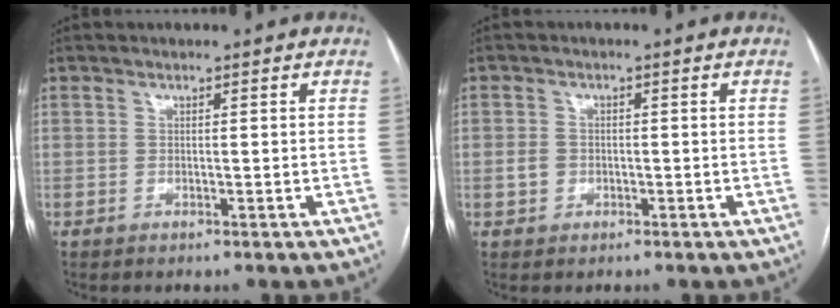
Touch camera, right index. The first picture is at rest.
{"total": 2.0, "force": [-0.5, 1.7, 0.8], "torque": [-0.015, 0.006, -0.006]}